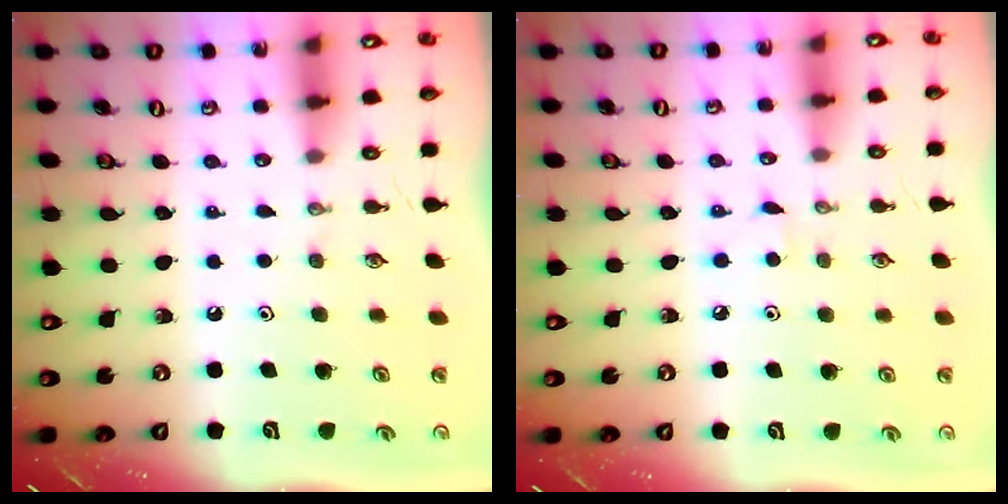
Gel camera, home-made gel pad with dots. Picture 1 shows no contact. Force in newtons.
{"total": 2.9, "press": 2.9, "slide": 0.4}